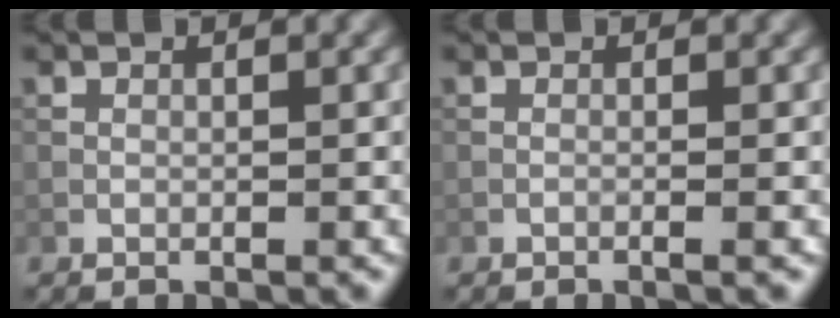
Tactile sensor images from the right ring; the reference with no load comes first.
{"total": 0.6, "force": [-0.2, 0.1, 0.6], "torque": [-0.008, 0.000, -0.010]}